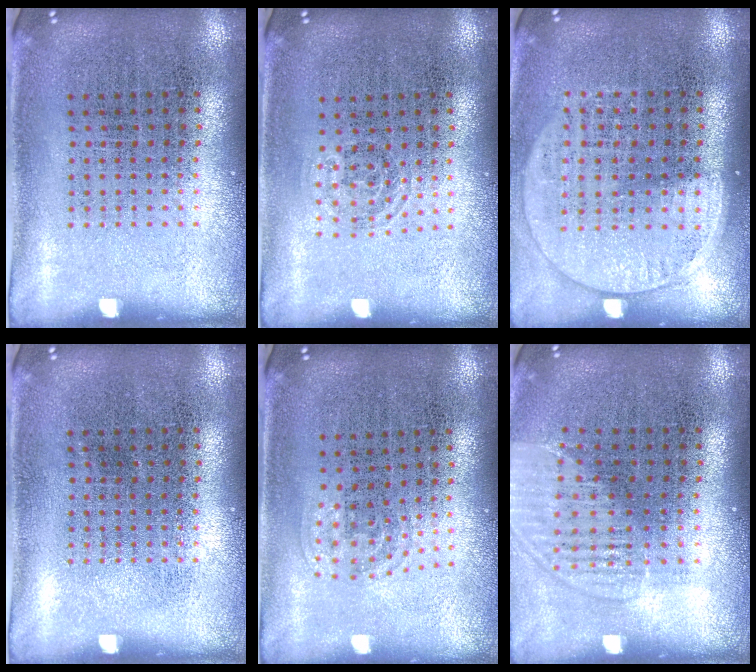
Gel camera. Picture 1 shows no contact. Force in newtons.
{"total": 0.8, "press": 0.6, "slide": 0.5}
{"total": 1.5, "press": 1.4, "slide": 0.7}
{"total": 0.0}
{"total": 1.1, "press": 0.7, "slide": 0.8}
{"total": 1.5, "press": 1.3, "slide": 0.6}